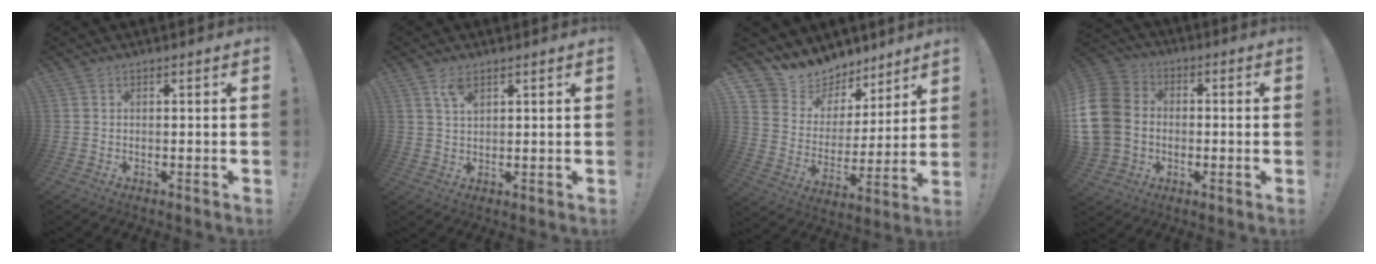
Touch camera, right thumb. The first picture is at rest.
{"total": 4.4, "force": [2.7, 1.8, 3.0], "torque": [-0.055, -0.009, 0.047]}
{"total": 9.1, "force": [7.3, 5.5, 0.3], "torque": [-0.022, -0.073, 0.139]}
{"total": 15.6, "force": [-1.4, 12.7, 8.9], "torque": [-0.166, 0.021, -0.020]}